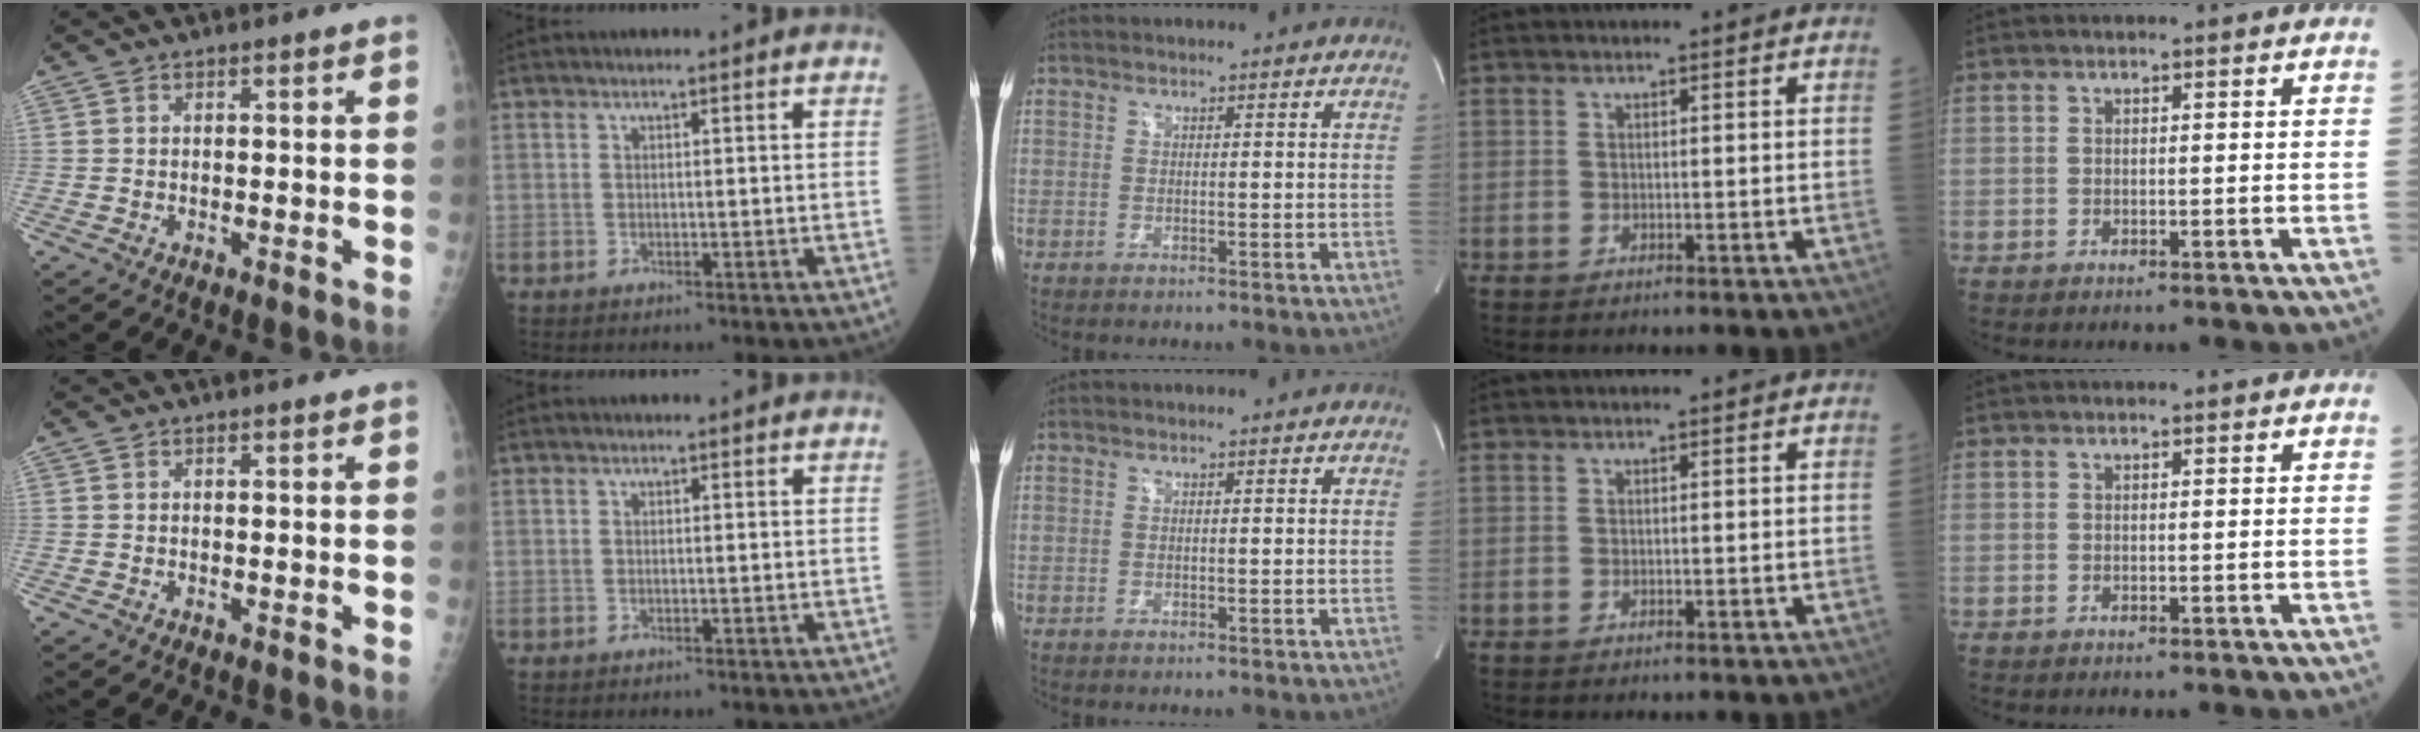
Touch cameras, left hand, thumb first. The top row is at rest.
{}